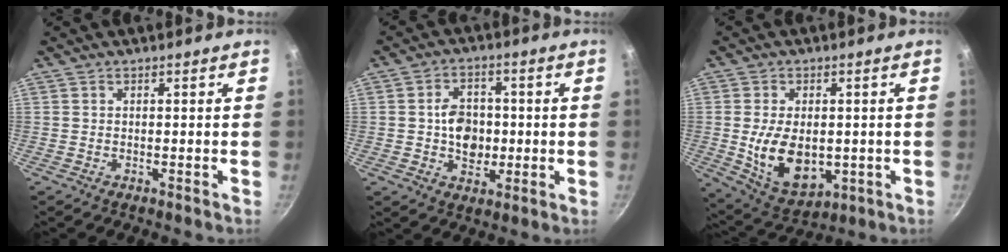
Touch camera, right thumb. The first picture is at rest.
{"total": 8.6, "force": [-0.3, 6.5, 5.6], "torque": [-0.057, 0.006, -0.007]}
{"total": 12.8, "force": [-0.8, 8.2, 9.8], "torque": [-0.150, -0.012, 0.009]}